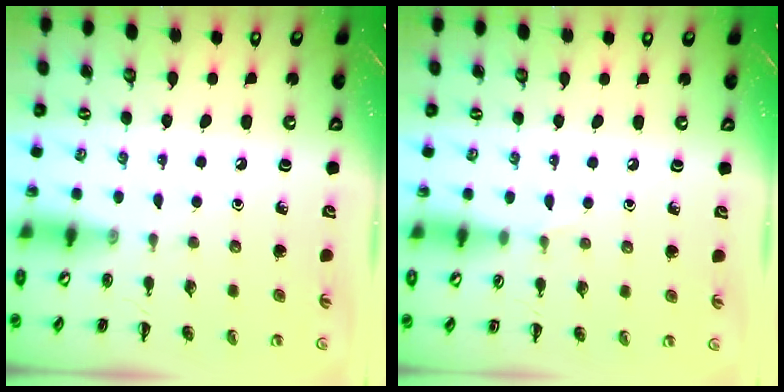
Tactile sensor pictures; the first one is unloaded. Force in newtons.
{"total": 3.3, "press": 3.1, "slide": 1.2}